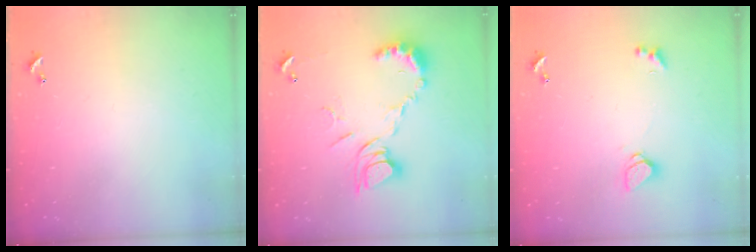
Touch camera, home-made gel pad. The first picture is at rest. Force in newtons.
{"total": 11.6, "press": 11.5, "slide": 1.0}
{"total": 1.6, "press": 1.6, "slide": 0.5}